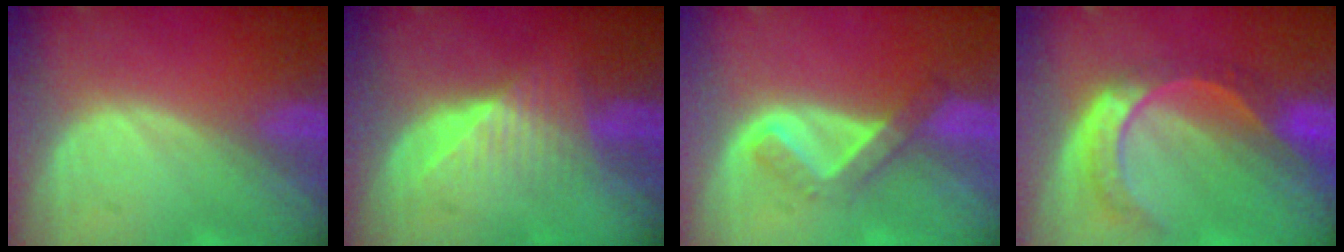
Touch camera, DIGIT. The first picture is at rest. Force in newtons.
{"total": 6.2, "press": 5.7, "slide": 2.6}
{"total": 5.1, "press": 4.4, "slide": 2.6}
{"total": 8.5, "press": 7.2, "slide": 4.6}